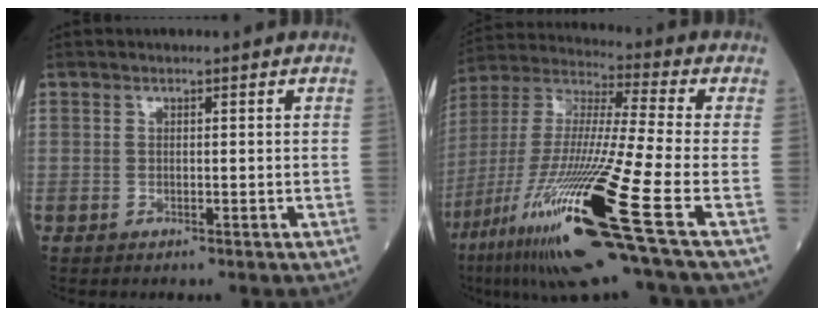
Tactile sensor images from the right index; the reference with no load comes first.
{"total": 24.5, "force": [-11.0, 0.1, 21.9], "torque": [-0.435, -0.059, -0.205]}